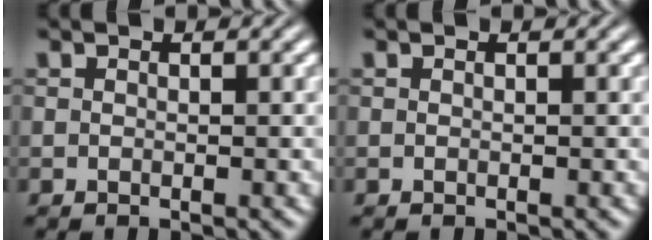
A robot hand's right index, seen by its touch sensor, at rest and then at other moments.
{"total": 0.0}